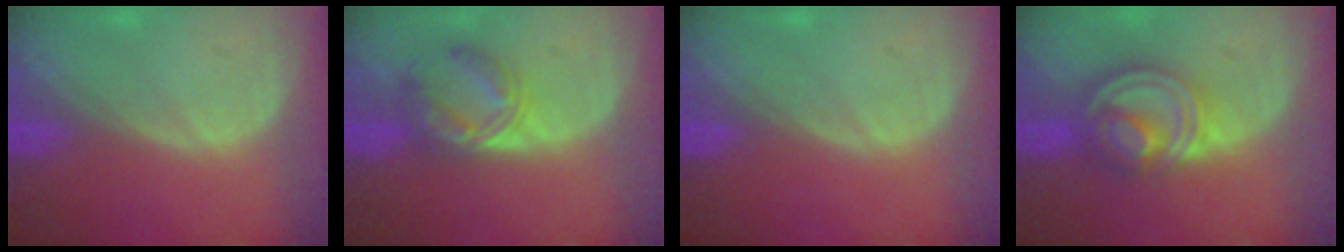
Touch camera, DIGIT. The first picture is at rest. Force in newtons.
{"total": 5.4, "press": 5.3, "slide": 1.0}
{"total": 0.0}
{"total": 8.1, "press": 6.8, "slide": 4.3}